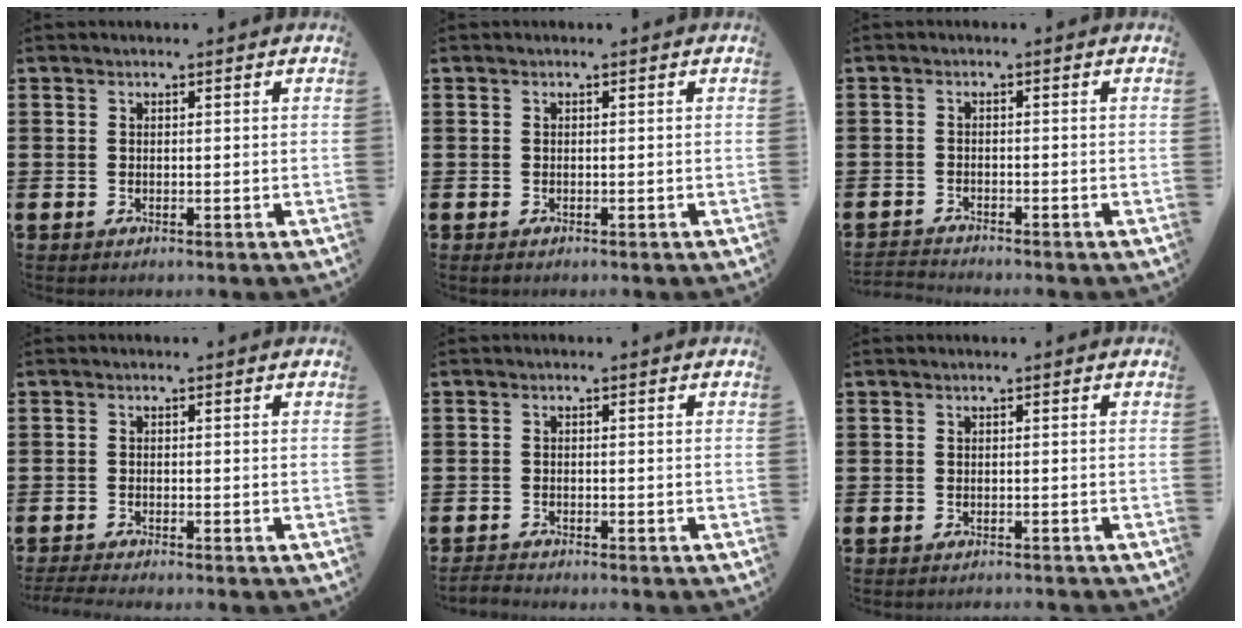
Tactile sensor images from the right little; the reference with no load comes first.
{"total": 0.0}
{"total": 1.3, "force": [-1.3, -0.1, -0.1], "torque": [-0.001, 0.002, -0.028]}
{"total": 1.2, "force": [-1.1, 0.0, 0.5], "torque": [-0.009, 0.001, -0.022]}
{"total": 1.1, "force": [-1.1, 0.1, 0.2], "torque": [-0.005, 0.002, -0.023]}
{"total": 0.5, "force": [-0.5, -0.1, 0.0], "torque": [0.000, -0.001, -0.011]}